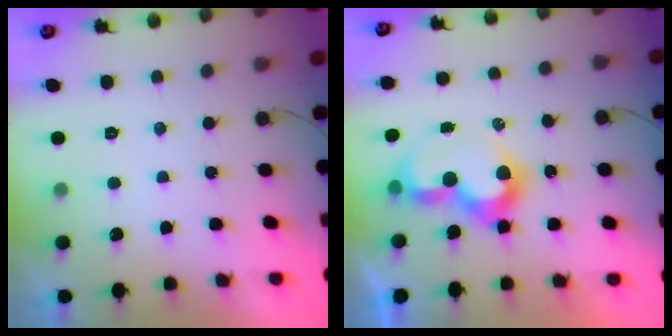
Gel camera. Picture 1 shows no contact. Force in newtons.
{"total": 10.2, "press": 10.2, "slide": 1.0}